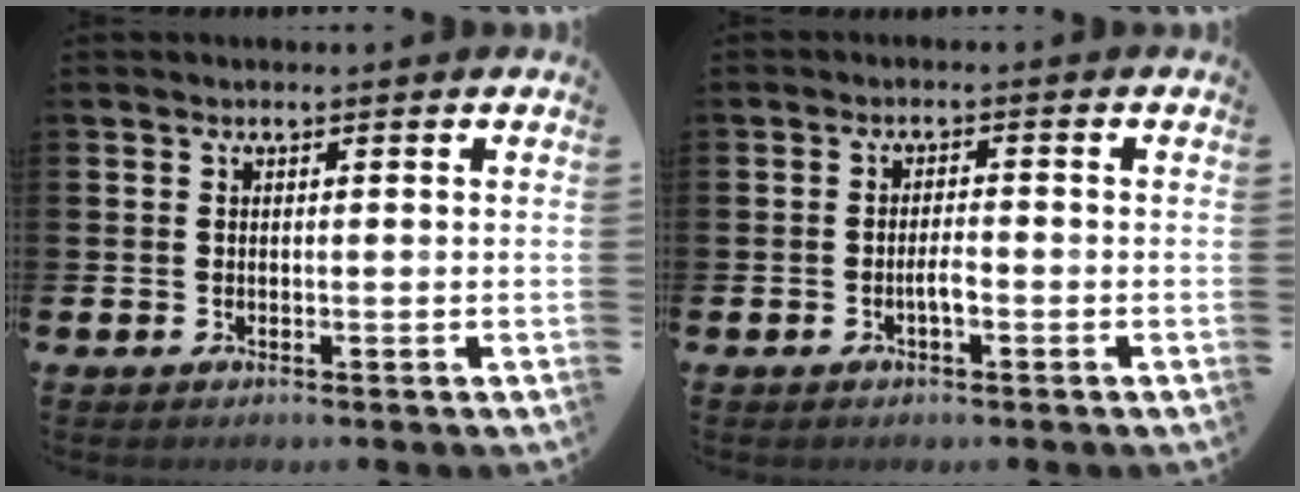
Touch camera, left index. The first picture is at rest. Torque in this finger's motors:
{"motor_torque": [0.07, 0.07, 0.00, 0.06]}